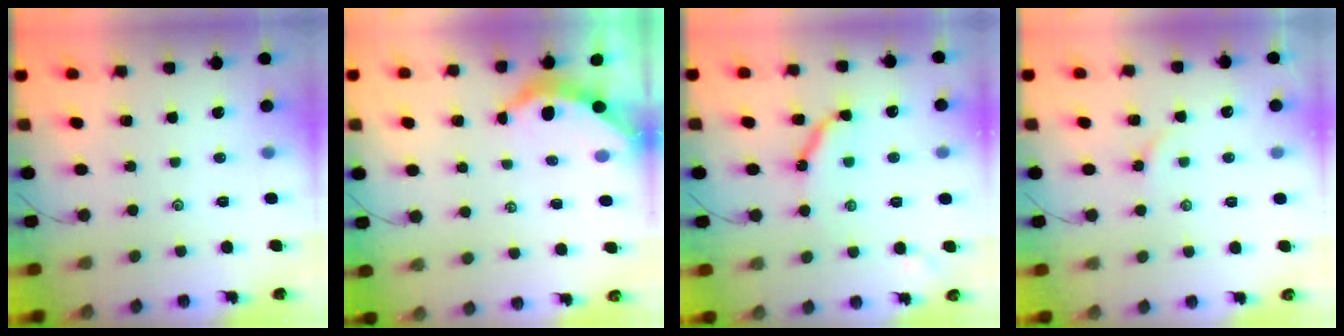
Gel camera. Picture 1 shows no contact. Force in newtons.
{"total": 3.8, "press": 3.8, "slide": 0.5}
{"total": 9.6, "press": 9.6, "slide": 0.8}
{"total": 1.5, "press": 1.4, "slide": 0.3}